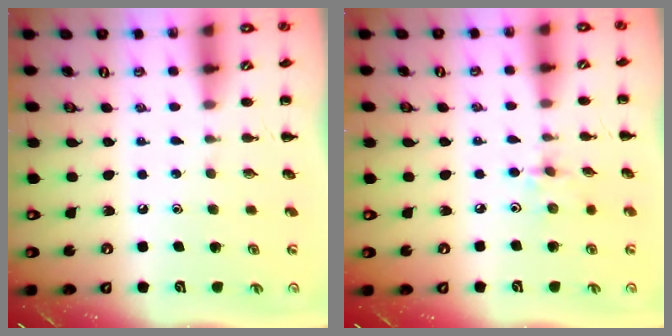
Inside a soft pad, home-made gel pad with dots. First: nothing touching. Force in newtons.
{"total": 2.2, "press": 2.1, "slide": 0.6}